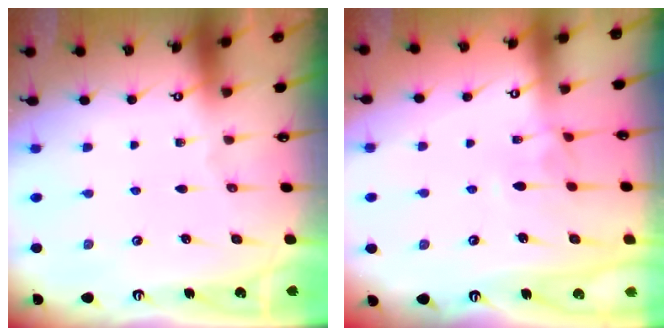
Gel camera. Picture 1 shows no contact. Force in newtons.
{"total": 1.5, "press": 1.4, "slide": 0.5}